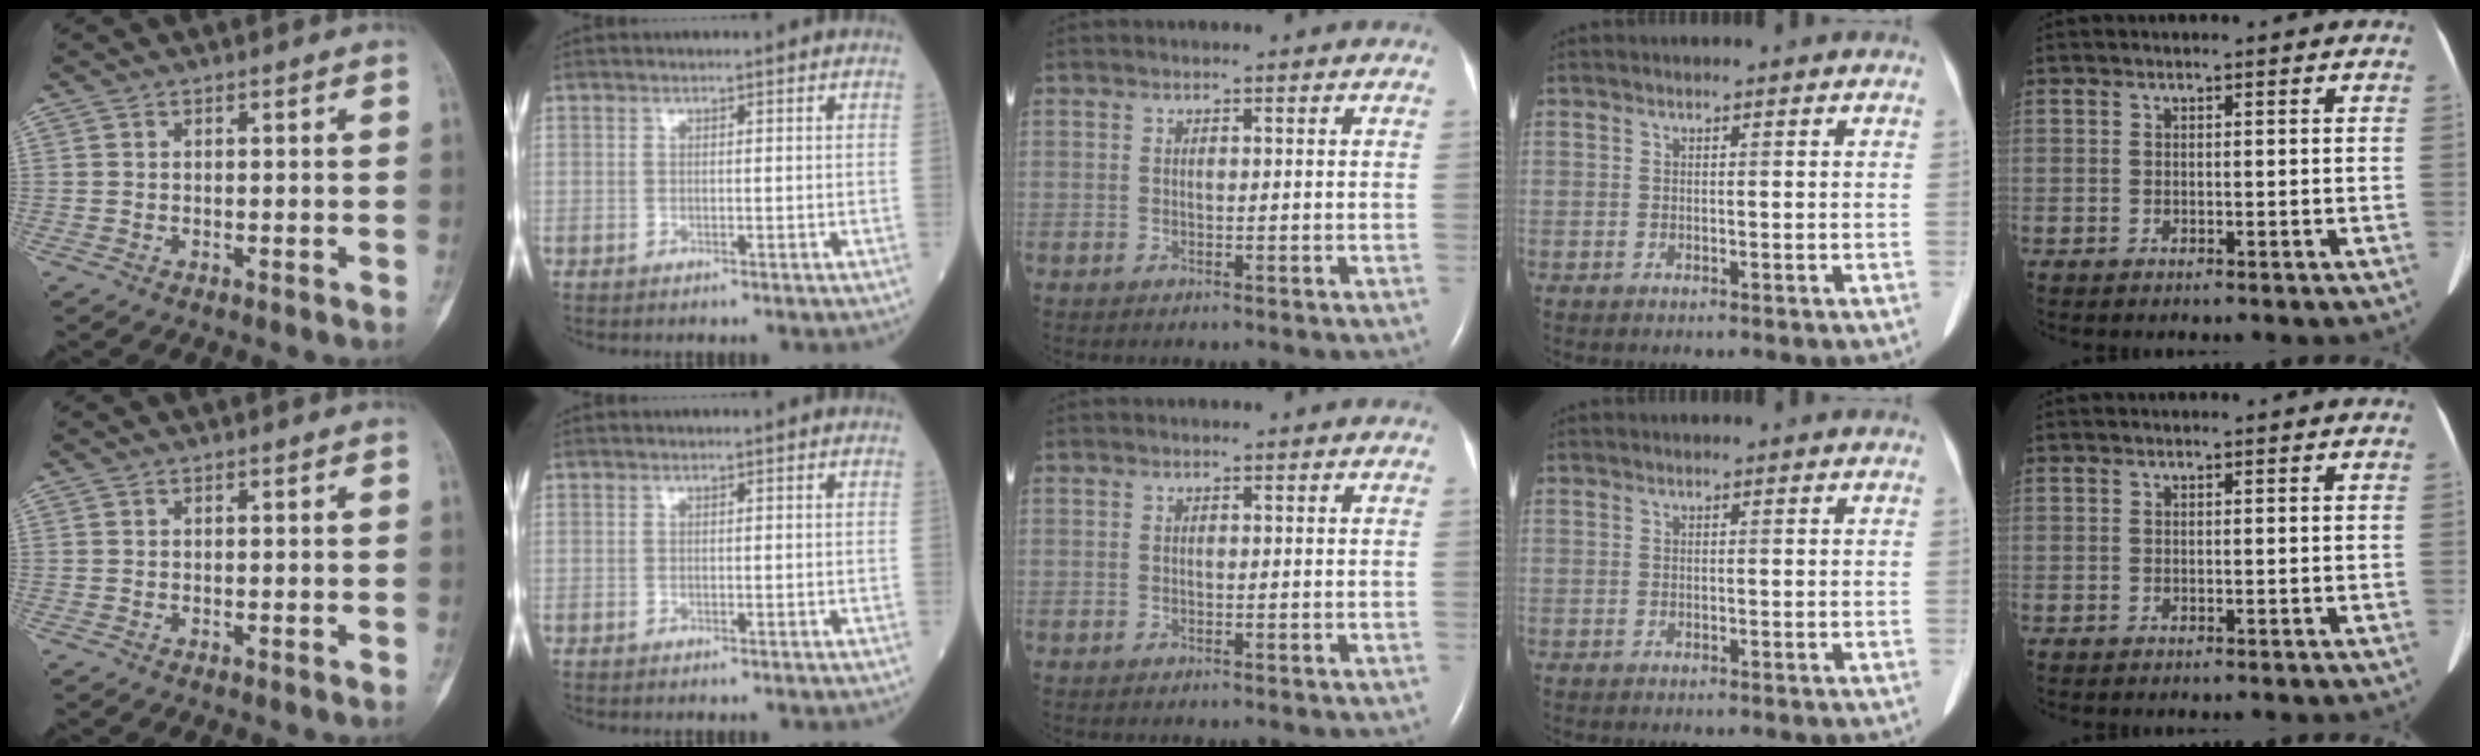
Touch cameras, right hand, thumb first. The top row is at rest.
{}